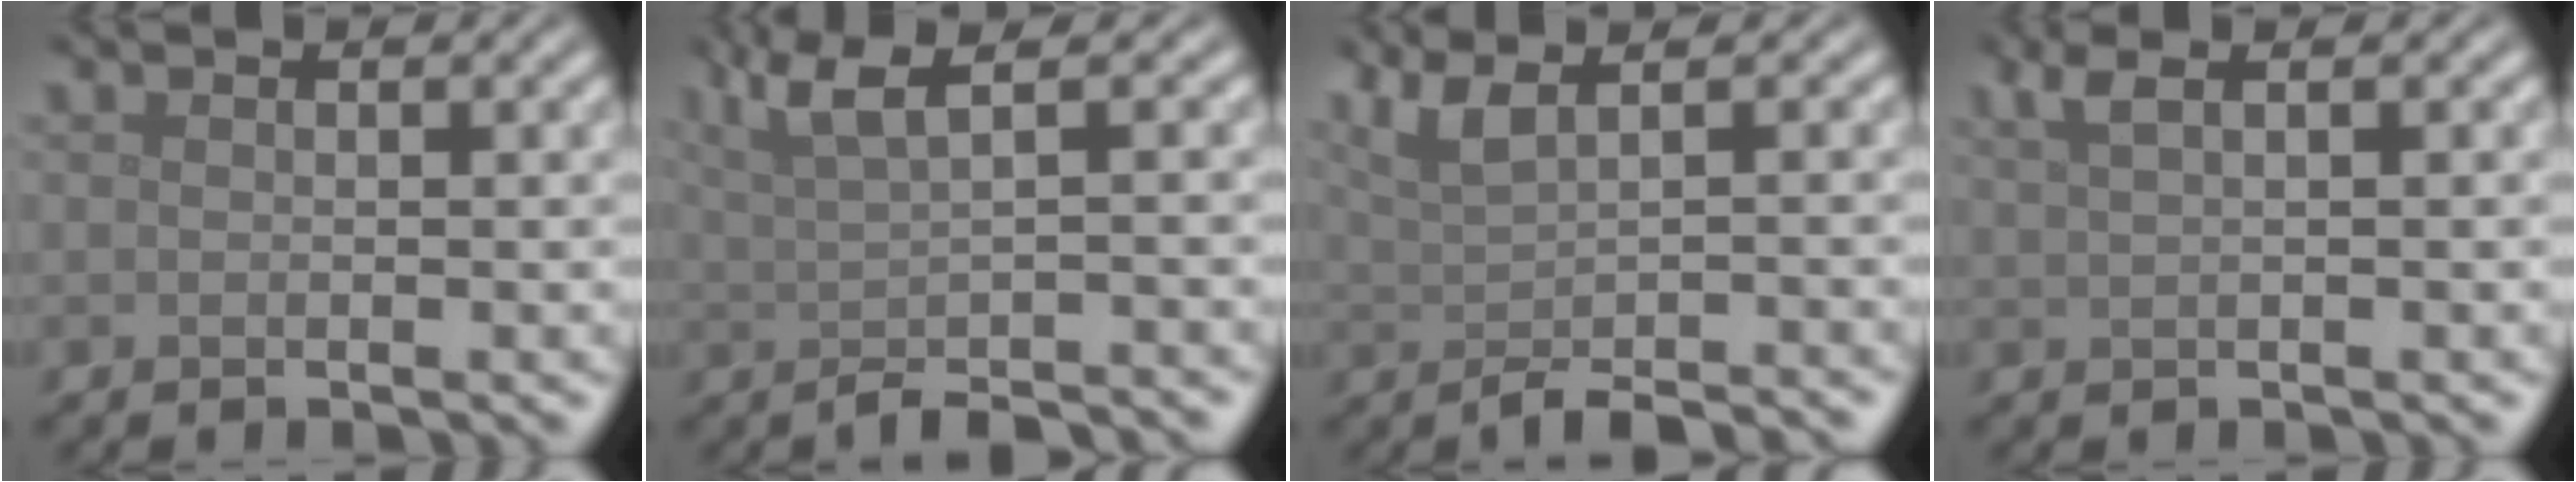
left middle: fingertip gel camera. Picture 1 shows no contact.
{"total": 5.1, "force": [0.4, 1.5, 4.9], "torque": [-0.066, 0.003, 0.003]}
{"total": 4.2, "force": [-0.2, 1.3, 3.9], "torque": [-0.056, -0.001, -0.005]}
{"total": 2.5, "force": [1.4, 0.8, 1.9], "torque": [-0.027, 0.006, 0.021]}